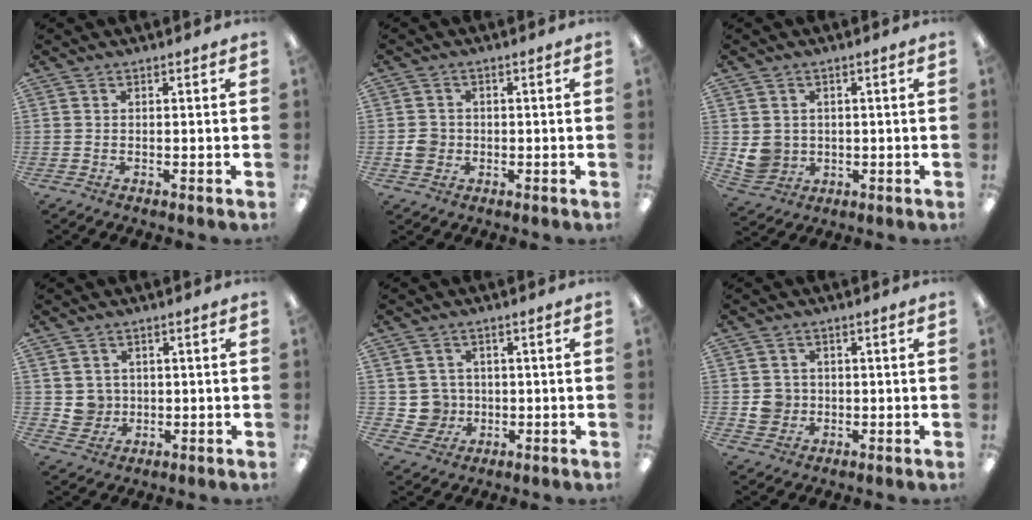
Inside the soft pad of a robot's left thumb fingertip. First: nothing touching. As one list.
[{"total": 4.2, "force": [-0.6, 3.9, 1.2], "torque": [-0.014, 0.005, -0.011]}, {"total": 5.8, "force": [0.8, 5.7, 1.3], "torque": [-0.026, 0.005, 0.021]}, {"total": 4.7, "force": [1.2, 4.5, 0.1], "torque": [-0.002, -0.002, 0.023]}, {"total": 5.7, "force": [0.3, 5.7, 0.5], "torque": [-0.018, 0.004, 0.010]}, {"total": 4.8, "force": [-0.2, 4.7, 0.8], "torque": [-0.006, 0.006, -0.003]}]